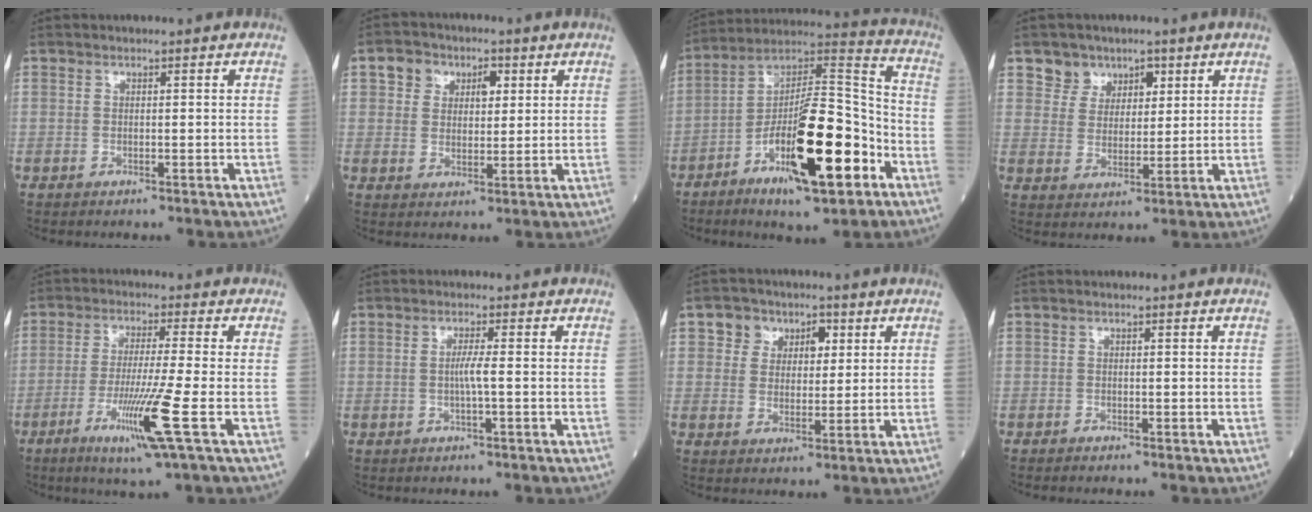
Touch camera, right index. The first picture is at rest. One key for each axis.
{"total": 6.0, "fx": 2.4, "fy": 4.4, "fz": 3.3, "tx": -0.046, "ty": 0.021, "tz": 0.042}
{"total": 19.7, "fx": -8.0, "fy": 4.2, "fz": 17.5, "tx": -0.304, "ty": 0.002, "tz": -0.125}
{"total": 5.5, "fx": 3.4, "fy": 4.3, "fz": 0.3, "tx": 0.000, "ty": 0.011, "tz": 0.063}
{"total": 9.6, "fx": -3.8, "fy": -1.6, "fz": 8.7, "tx": -0.166, "ty": -0.030, "tz": -0.071}
{"total": 2.1, "fx": -0.2, "fy": -0.4, "fz": 2.0, "tx": -0.040, "ty": 0.000, "tz": -0.004}
{"total": 5.8, "fx": 2.4, "fy": 4.8, "fz": 2.0, "tx": -0.023, "ty": 0.021, "tz": 0.041}
{"total": 0.9, "fx": -0.8, "fy": -0.1, "fz": 0.4, "tx": -0.007, "ty": 0.001, "tz": -0.010}